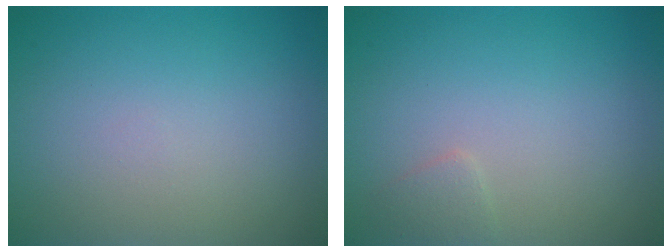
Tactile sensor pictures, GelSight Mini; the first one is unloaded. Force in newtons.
{"total": 0.9, "press": 0.9, "slide": 0.1}